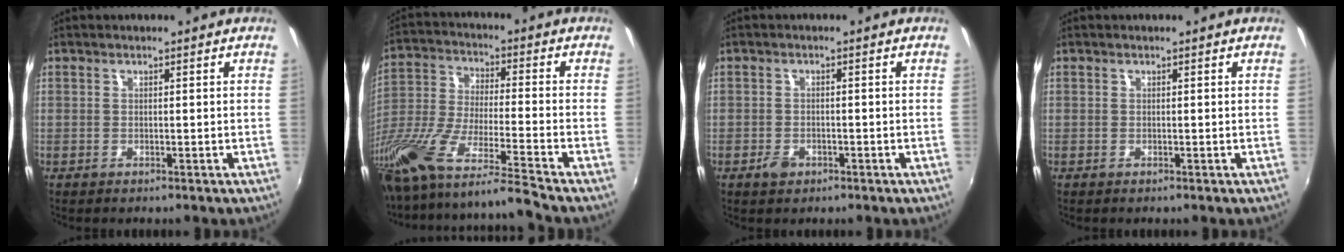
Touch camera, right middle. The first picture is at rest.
{"total": 19.5, "force": [-15.4, -0.6, 12.0], "torque": [-0.215, -0.062, -0.285]}
{"total": 2.4, "force": [-1.5, 1.6, 1.0], "torque": [-0.020, -0.002, -0.025]}
{"total": 0.0}